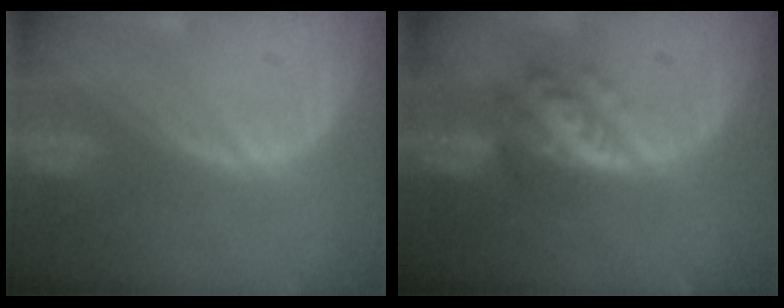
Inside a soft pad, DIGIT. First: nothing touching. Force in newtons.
{"total": 5.6, "press": 5.2, "slide": 2.1}